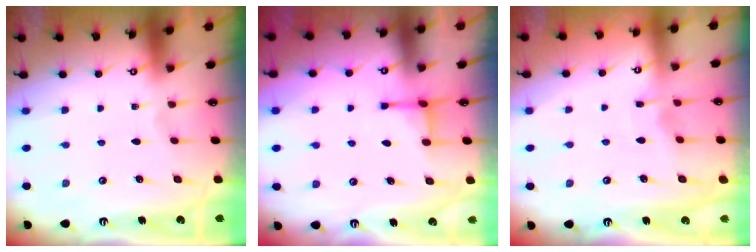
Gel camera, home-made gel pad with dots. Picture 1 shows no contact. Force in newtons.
{"total": 2.6, "press": 2.6, "slide": 0.7}
{"total": 2.9, "press": 2.9, "slide": 0.4}